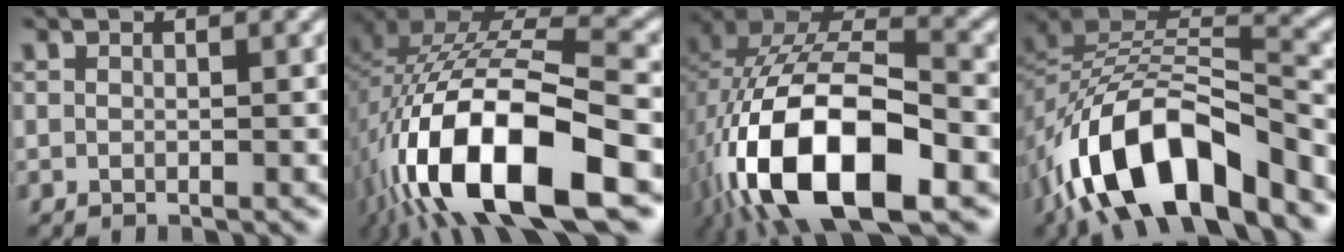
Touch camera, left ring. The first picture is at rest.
{"total": 16.3, "force": [-7.2, 6.5, 13.1], "torque": [-0.260, -0.011, -0.124]}
{"total": 16.5, "force": [-6.6, 8.1, 12.7], "torque": [-0.239, -0.007, -0.124]}
{"total": 12.3, "force": [-7.1, 5.5, 8.5], "torque": [-0.149, 0.002, -0.135]}